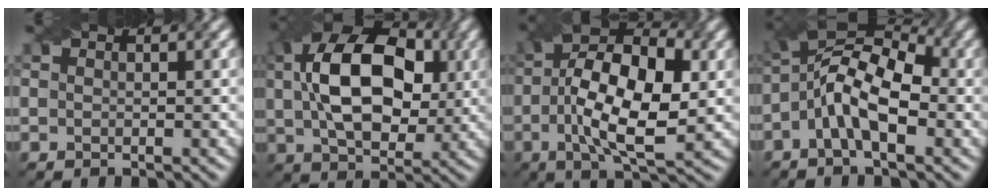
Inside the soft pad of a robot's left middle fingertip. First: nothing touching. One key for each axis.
{"total": 13.1, "fx": 2.0, "fy": 8.0, "fz": 10.1, "tx": -0.179, "ty": 0.012, "tz": 0.036}
{"total": 11.6, "fx": -0.8, "fy": 5.2, "fz": 10.4, "tx": -0.188, "ty": 0.008, "tz": -0.018}
{"total": 8.0, "fx": -1.3, "fy": 3.6, "fz": 7.1, "tx": -0.128, "ty": 0.030, "tz": -0.038}